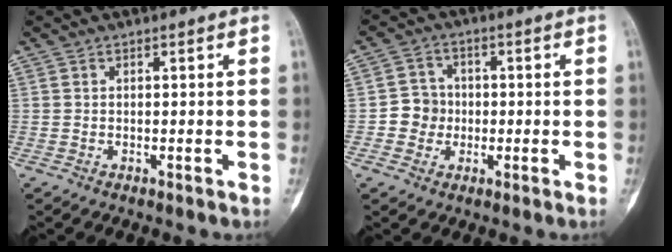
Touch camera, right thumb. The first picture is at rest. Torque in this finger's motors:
{"motor_torque": [0.63, 0.48, 0.14, -0.23, 0.07]}